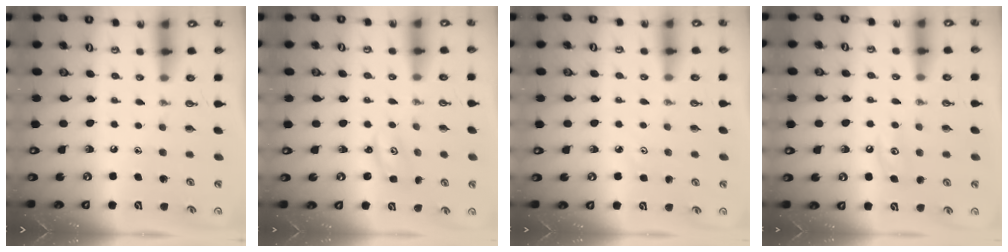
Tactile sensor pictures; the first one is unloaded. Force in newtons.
{"total": 2.2, "press": 2.2, "slide": 0.2}
{"total": 2.8, "press": 2.8, "slide": 0.4}
{"total": 7.7, "press": 7.6, "slide": 0.8}